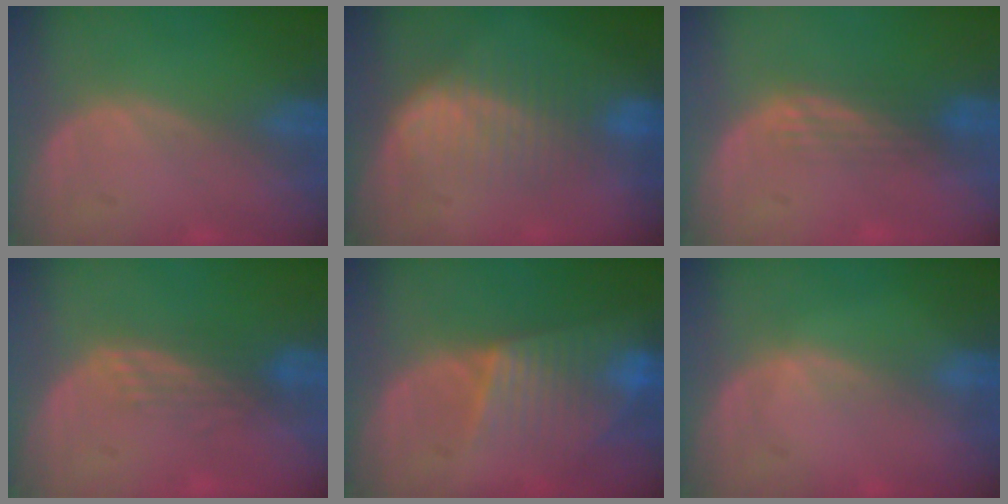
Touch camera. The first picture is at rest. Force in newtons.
{"total": 6.8, "press": 6.5, "slide": 2.3}
{"total": 2.9, "press": 2.5, "slide": 1.5}
{"total": 3.1, "press": 2.6, "slide": 1.7}
{"total": 7.5, "press": 7.0, "slide": 2.8}
{"total": 0.6, "press": 0.5, "slide": 0.2}